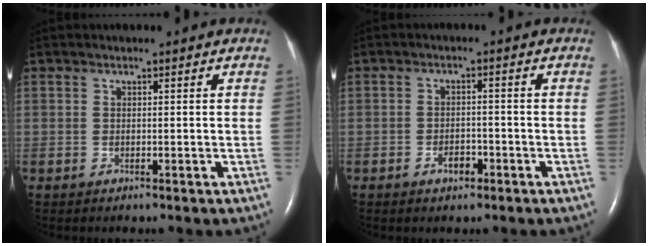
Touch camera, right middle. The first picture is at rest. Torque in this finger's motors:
{"motor_torque": [0.20, -0.18, 0.03, 0.01]}